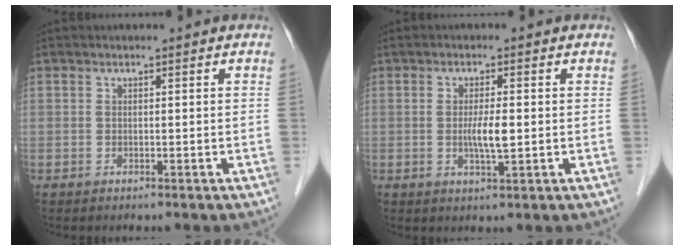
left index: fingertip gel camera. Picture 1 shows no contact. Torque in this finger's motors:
{"motor_torque": [0.48, 0.35, 0.09, 0.04]}